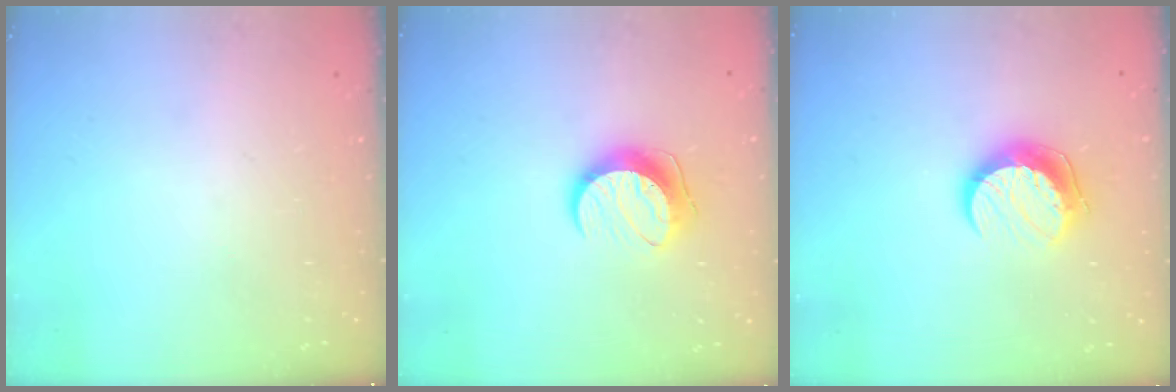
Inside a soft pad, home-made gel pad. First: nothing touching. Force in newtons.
{"total": 10.1, "press": 10.1, "slide": 0.1}
{"total": 10.4, "press": 10.3, "slide": 1.1}